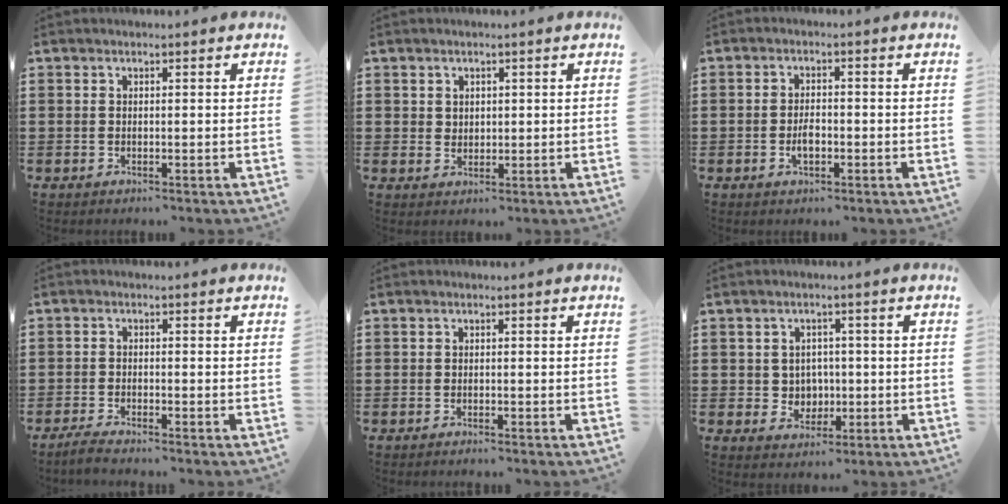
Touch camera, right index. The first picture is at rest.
{"total": 1.7, "force": [1.0, 1.4, 0.1], "torque": [-0.006, 0.008, 0.020]}
{"total": 2.8, "force": [-0.9, 1.3, 2.3], "torque": [-0.044, 0.002, -0.017]}
{"total": 2.0, "force": [-1.9, -0.3, 0.3], "torque": [-0.006, 0.001, -0.037]}
{"total": 0.7, "force": [-0.7, -0.2, 0.1], "torque": [-0.002, -0.003, -0.014]}
{"total": 3.3, "force": [0.1, 3.3, 0.7], "torque": [-0.022, 0.006, -0.003]}